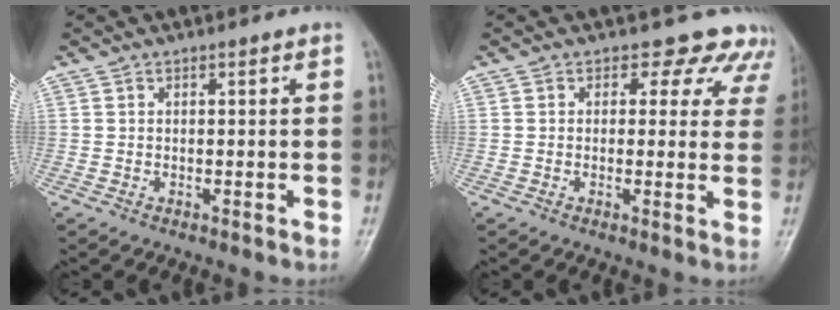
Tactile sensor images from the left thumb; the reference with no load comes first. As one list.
[{"total": 8.3, "force": [6.5, 5.0, 1.4], "torque": [0.040, -0.022, 0.046]}]